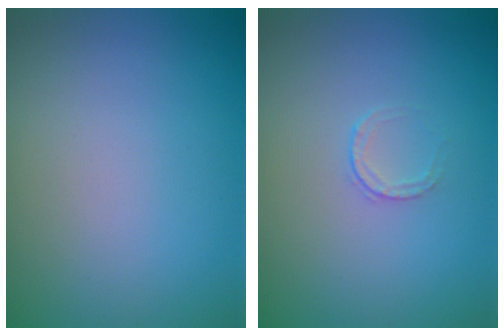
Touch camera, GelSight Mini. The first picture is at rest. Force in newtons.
{"total": 0.7, "press": 0.5, "slide": 0.5}